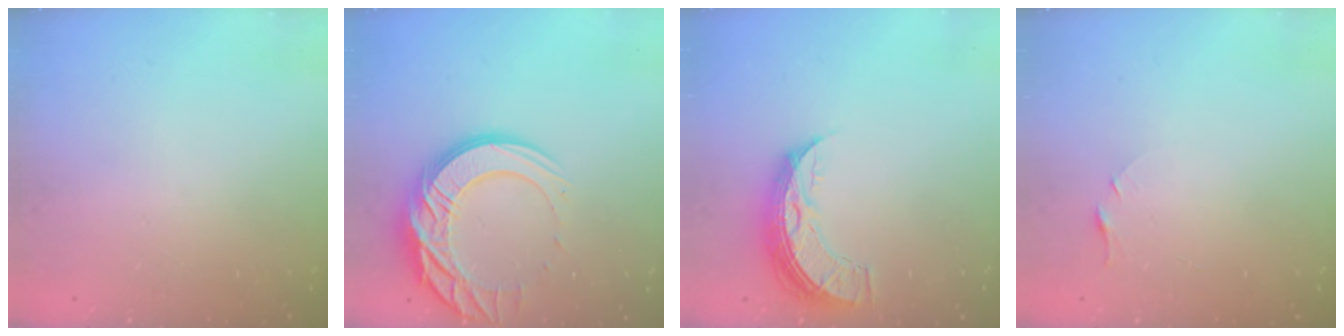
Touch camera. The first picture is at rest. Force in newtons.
{"total": 17.9, "press": 17.8, "slide": 1.7}
{"total": 9.0, "press": 9.0, "slide": 0.8}
{"total": 2.8, "press": 2.7, "slide": 0.4}